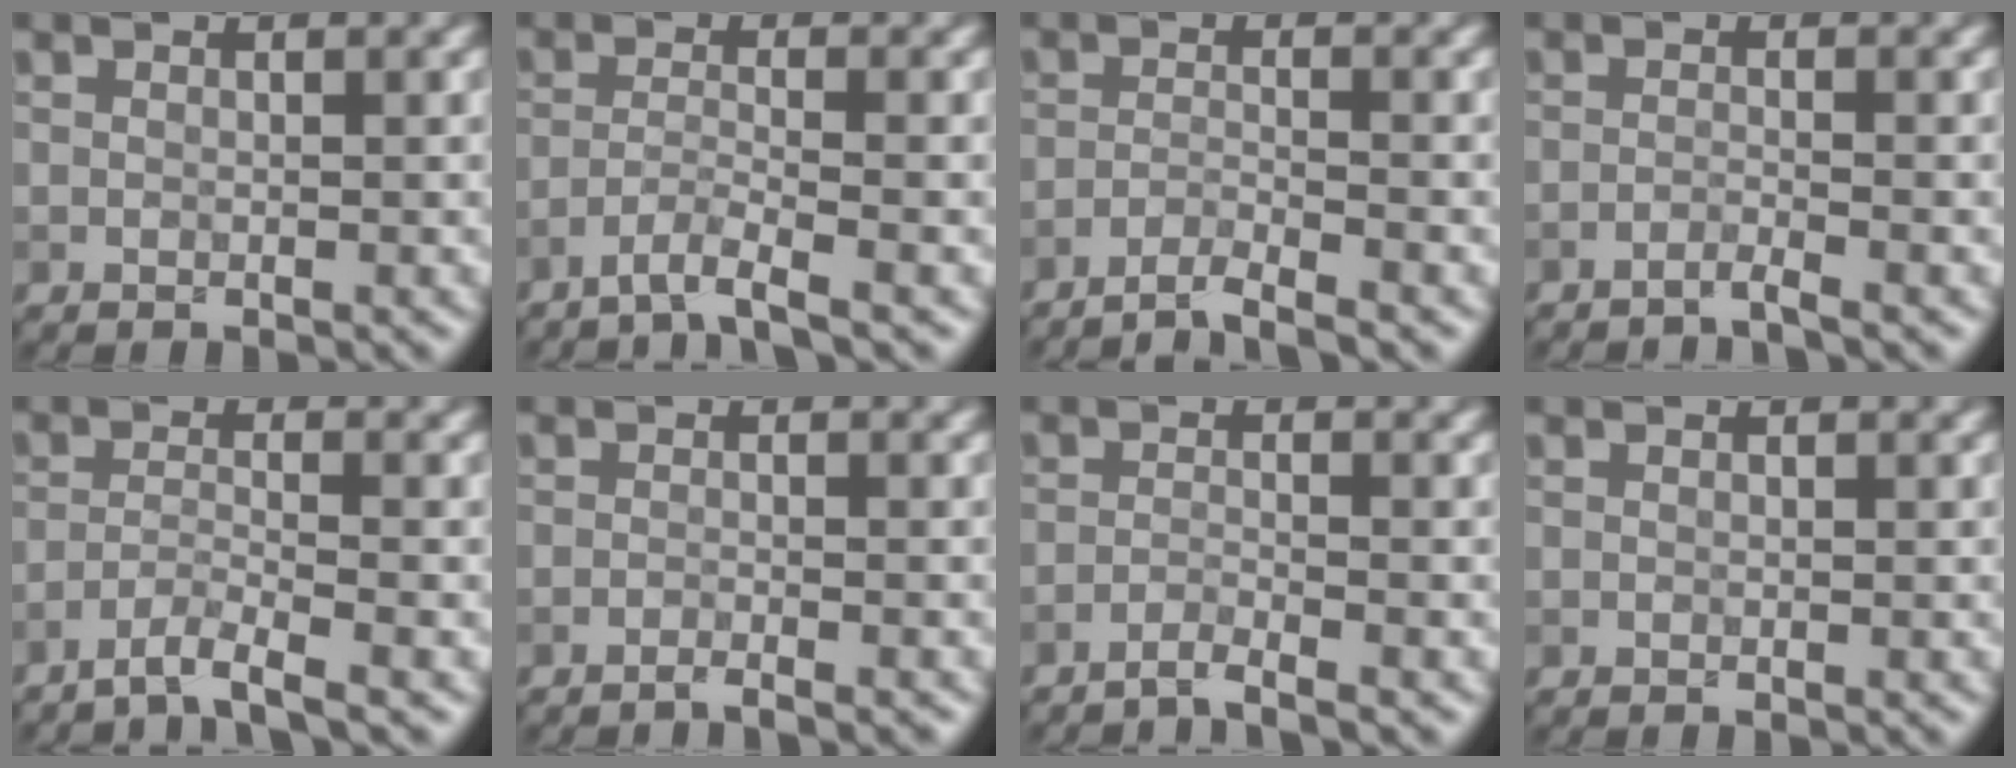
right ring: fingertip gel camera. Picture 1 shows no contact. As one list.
[{"total": 2.4, "force": [-1.8, 0.0, 1.6], "torque": [-0.028, 0.001, -0.047]}, {"total": 2.5, "force": [-2.1, 0.2, 1.4], "torque": [-0.017, 0.004, -0.053]}, {"total": 1.3, "force": [-1.0, 0.0, 0.8], "torque": [-0.007, -0.001, -0.030]}, {"total": 2.7, "force": [-2.1, 0.2, 1.7], "torque": [-0.029, 0.002, -0.053]}, {"total": 1.5, "force": [-1.2, 0.1, 0.9], "torque": [-0.012, -0.002, -0.027]}, {"total": 1.7, "force": [-1.4, 0.1, 1.0], "torque": [-0.011, 0.002, -0.041]}, {"total": 0.0}]